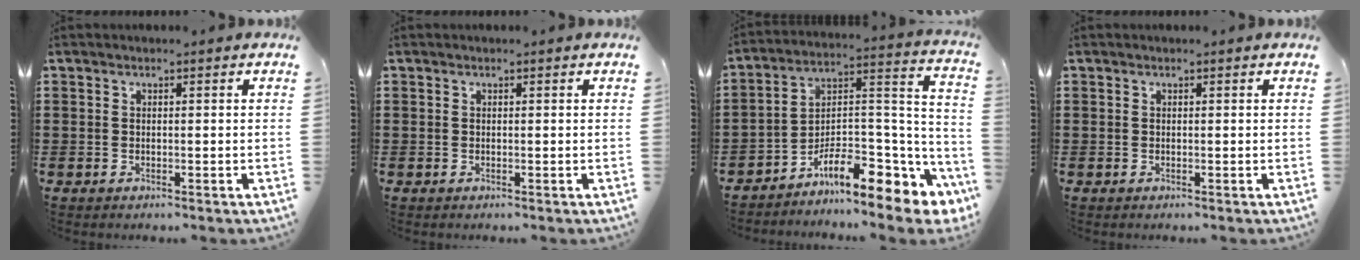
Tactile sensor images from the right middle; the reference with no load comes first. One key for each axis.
{"total": 0.0}
{"total": 9.0, "fx": -6.6, "fy": 2.6, "fz": 5.6, "tx": -0.088, "ty": -0.002, "tz": -0.126}
{"total": 0.0}